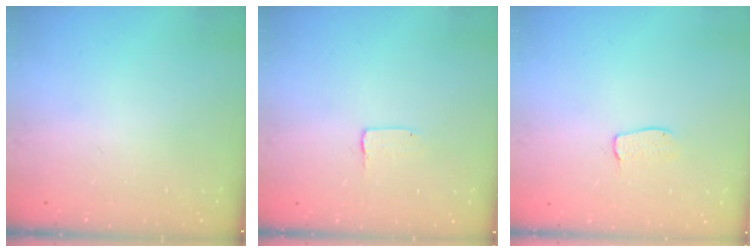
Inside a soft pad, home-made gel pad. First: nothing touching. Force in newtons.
{"total": 1.3, "press": 1.2, "slide": 0.1}
{"total": 5.8, "press": 5.8, "slide": 0.2}